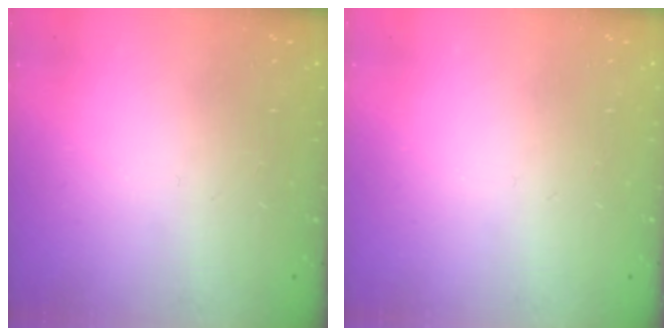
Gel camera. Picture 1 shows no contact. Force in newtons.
{"total": 0.0}